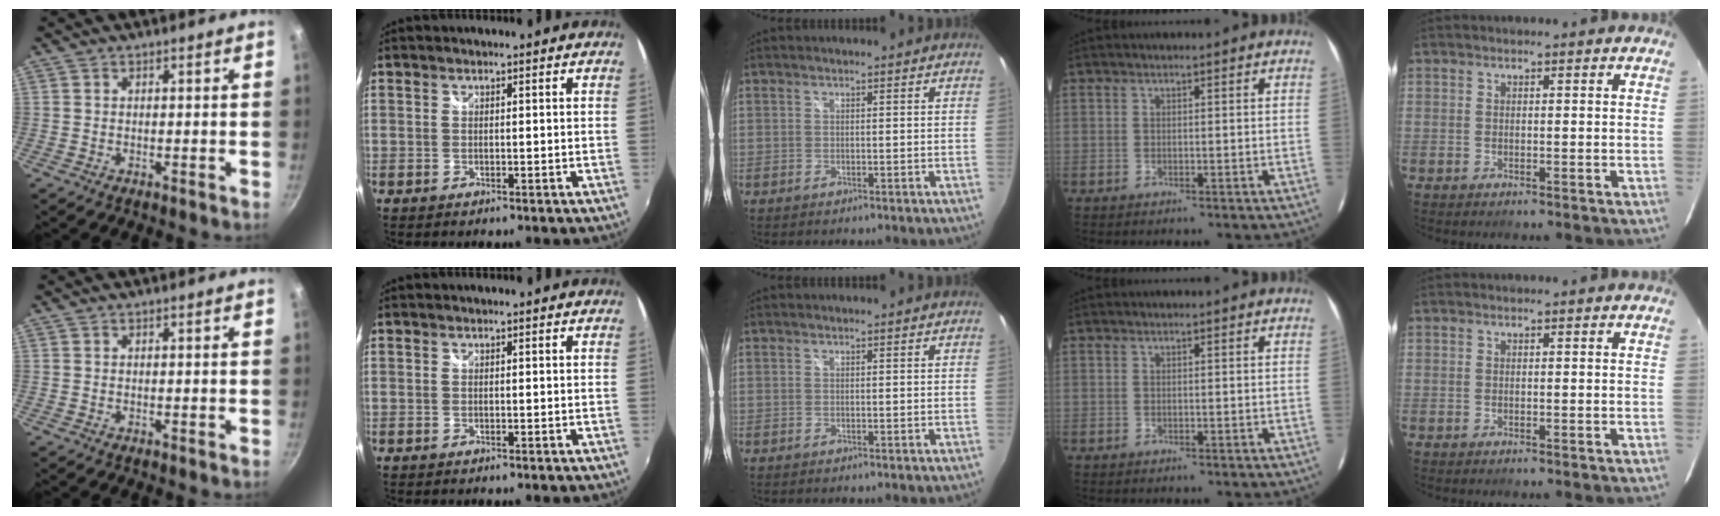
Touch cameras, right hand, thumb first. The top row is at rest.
{}